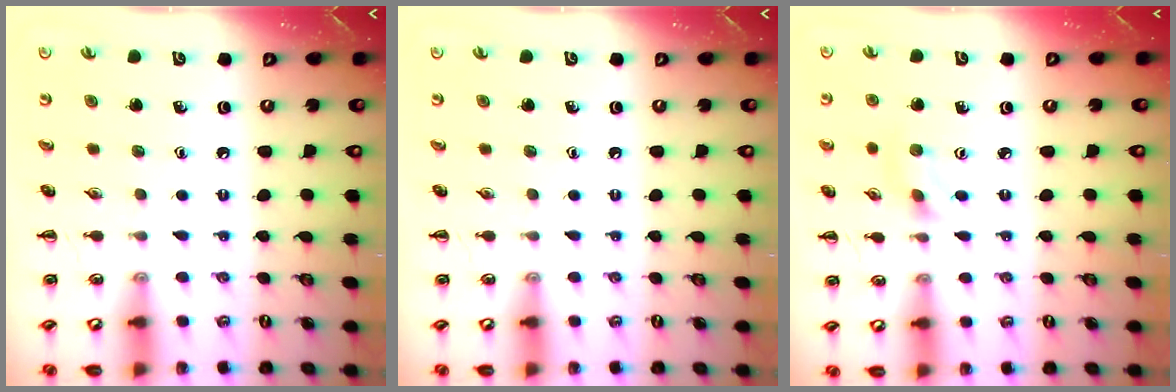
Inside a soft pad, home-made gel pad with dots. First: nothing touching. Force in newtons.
{"total": 0.0}
{"total": 1.6, "press": 1.5, "slide": 0.5}